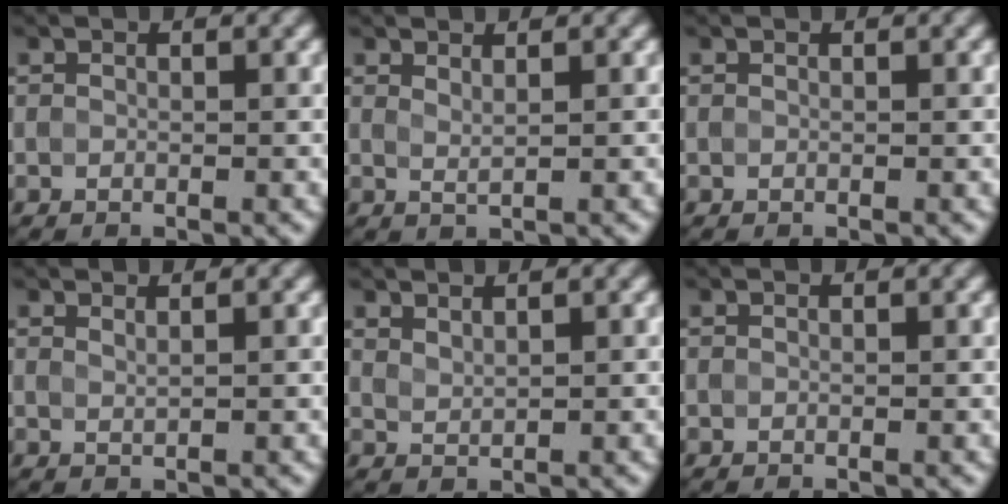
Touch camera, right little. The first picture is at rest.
{"total": 1.1, "force": [0.8, 0.3, 0.7], "torque": [-0.008, -0.002, 0.015]}
{"total": 0.0}
{"total": 0.8, "force": [0.7, 0.3, 0.4], "torque": [-0.002, -0.001, 0.012]}
{"total": 1.2, "force": [1.1, 0.2, 0.3], "torque": [-0.009, -0.001, 0.026]}
{"total": 0.0}